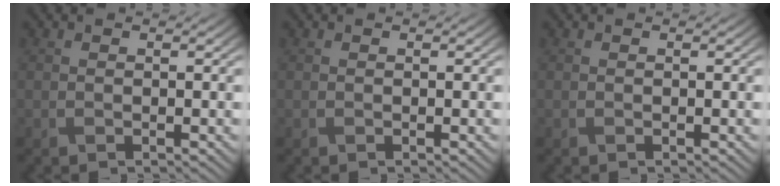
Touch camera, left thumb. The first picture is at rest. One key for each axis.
{"total": 0.0}
{"total": 0.0}